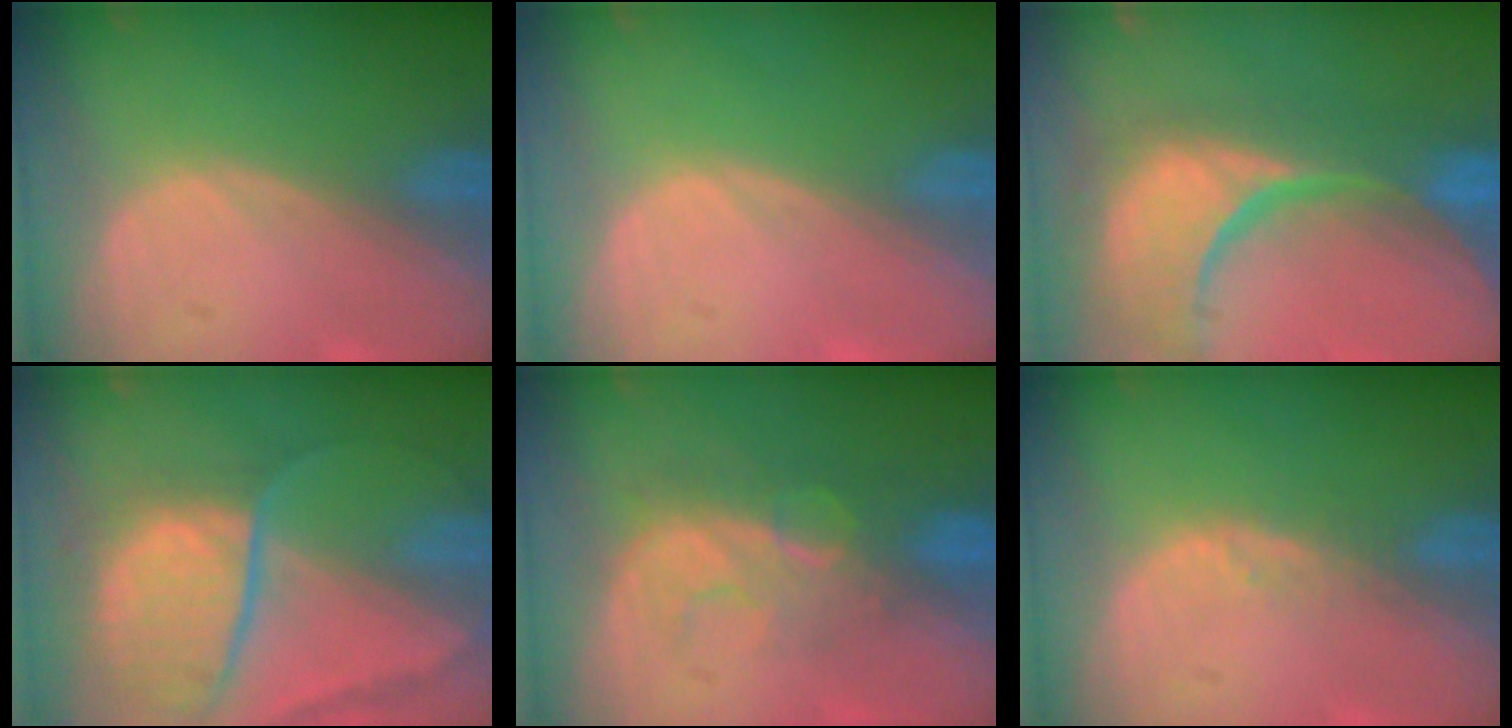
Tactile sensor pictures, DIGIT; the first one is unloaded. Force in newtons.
{"total": 0.0}
{"total": 15.3, "press": 12.1, "slide": 9.5}
{"total": 10.7, "press": 8.9, "slide": 5.9}
{"total": 8.1, "press": 7.4, "slide": 3.2}
{"total": 1.7, "press": 1.7, "slide": 0.1}